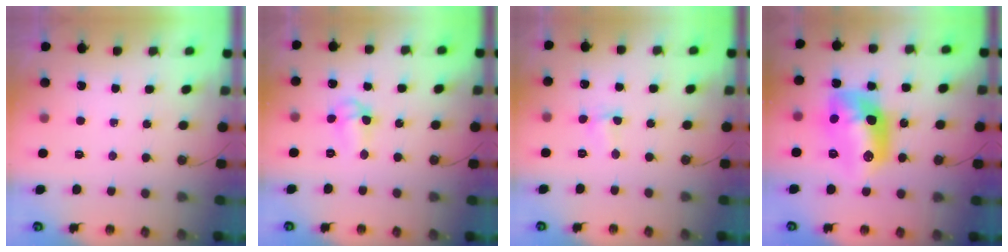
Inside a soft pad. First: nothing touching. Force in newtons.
{"total": 7.8, "press": 6.9, "slide": 3.6}
{"total": 1.0, "press": 1.0, "slide": 0.4}
{"total": 15.9, "press": 15.8, "slide": 1.4}